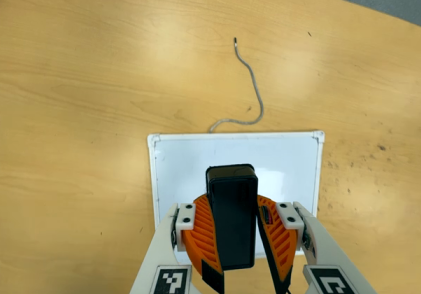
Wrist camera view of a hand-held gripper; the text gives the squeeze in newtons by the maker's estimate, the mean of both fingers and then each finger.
{"total": 10.6, "left": 10.3, "right": 10.8}